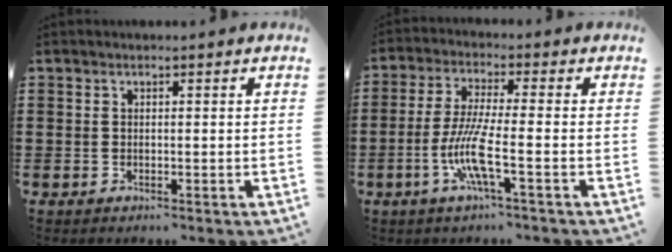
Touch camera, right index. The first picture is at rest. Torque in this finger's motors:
{"motor_torque": [2.14, 0.00, 0.83, 0.21]}